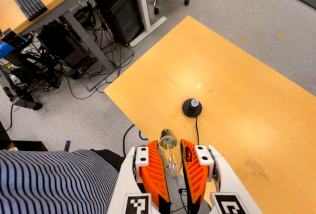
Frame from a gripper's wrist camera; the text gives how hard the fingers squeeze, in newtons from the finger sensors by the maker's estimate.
{"total": 21.0, "left": 26.3, "right": 15.7}